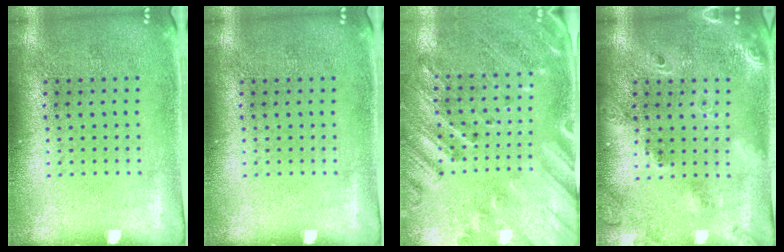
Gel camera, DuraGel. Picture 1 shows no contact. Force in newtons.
{"total": 0.0}
{"total": 2.4, "press": 2.0, "slide": 1.3}
{"total": 1.9, "press": 1.7, "slide": 0.8}